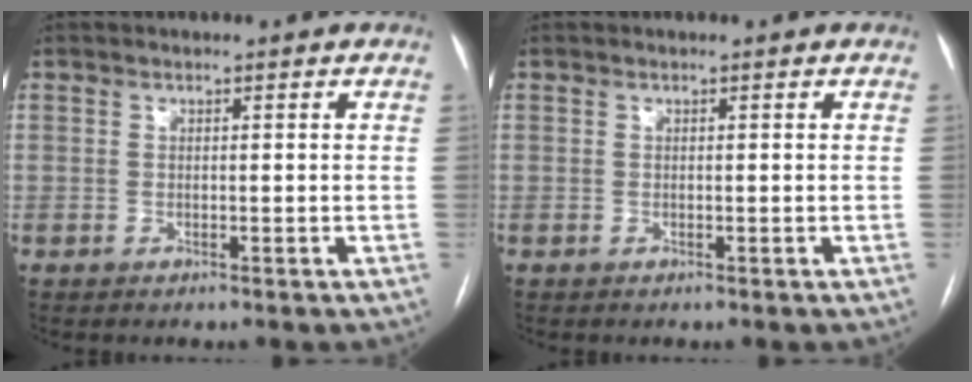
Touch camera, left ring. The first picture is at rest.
{"total": 0.0}